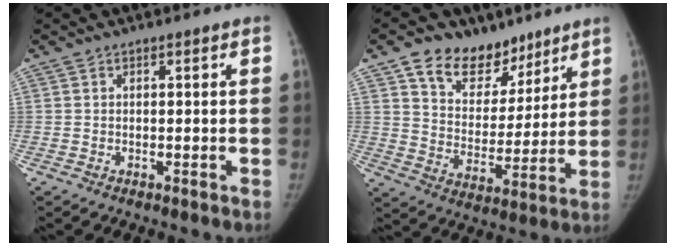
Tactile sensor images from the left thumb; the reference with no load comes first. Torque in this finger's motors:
{"motor_torque": [-0.08, 0.12, 0.39, -0.39, 0.04]}